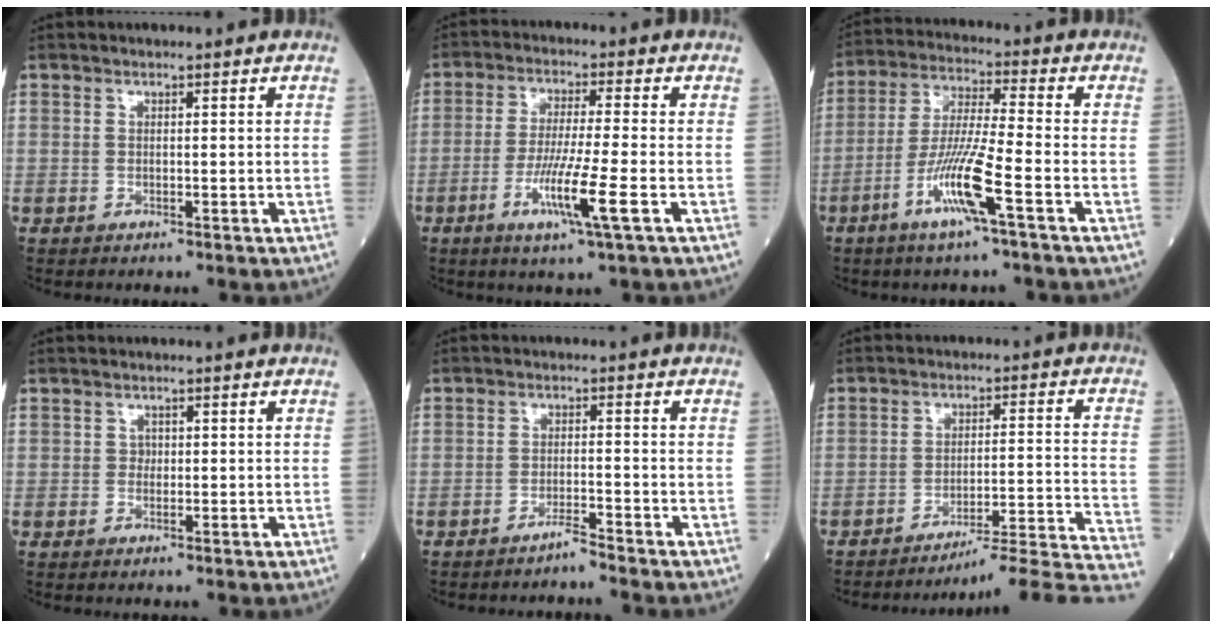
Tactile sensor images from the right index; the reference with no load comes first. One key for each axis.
{"total": 8.7, "fx": -3.2, "fy": -0.6, "fz": 8.1, "tx": -0.156, "ty": -0.019, "tz": -0.062}
{"total": 10.3, "fx": -4.6, "fy": -0.3, "fz": 9.2, "tx": -0.185, "ty": -0.010, "tz": -0.093}
{"total": 0.8, "fx": 0.1, "fy": 0.7, "fz": 0.3, "tx": -0.002, "ty": 0.002, "tz": 0.000}
{"total": 2.2, "fx": -2.0, "fy": -0.6, "fz": 0.5, "tx": -0.006, "ty": -0.003, "tz": -0.038}
{"total": 19.0, "fx": -18.1, "fy": -3.5, "fz": 4.4, "tx": 0.002, "ty": 0.000, "tz": -0.237}